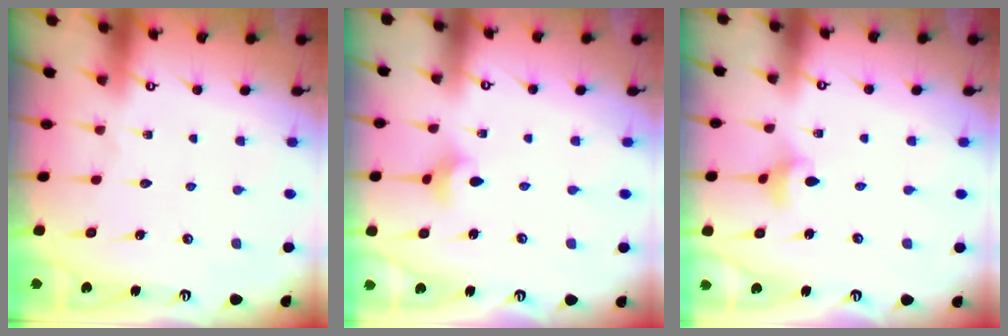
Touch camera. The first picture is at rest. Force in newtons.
{"total": 3.7, "press": 3.6, "slide": 0.7}
{"total": 3.3, "press": 3.2, "slide": 0.7}